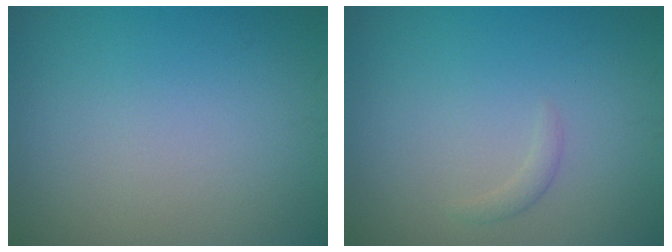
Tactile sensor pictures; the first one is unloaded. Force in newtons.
{"total": 0.8, "press": 0.8, "slide": 0.0}